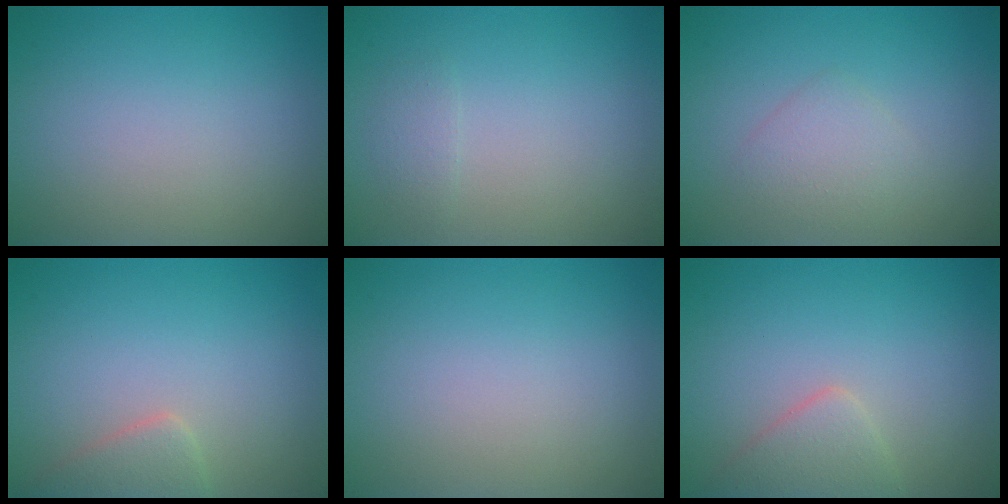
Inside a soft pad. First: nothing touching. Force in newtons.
{"total": 0.9, "press": 0.9, "slide": 0.0}
{"total": 1.9, "press": 1.9, "slide": 0.1}
{"total": 2.2, "press": 2.2, "slide": 0.2}
{"total": 0.0}
{"total": 2.3, "press": 2.3, "slide": 0.0}